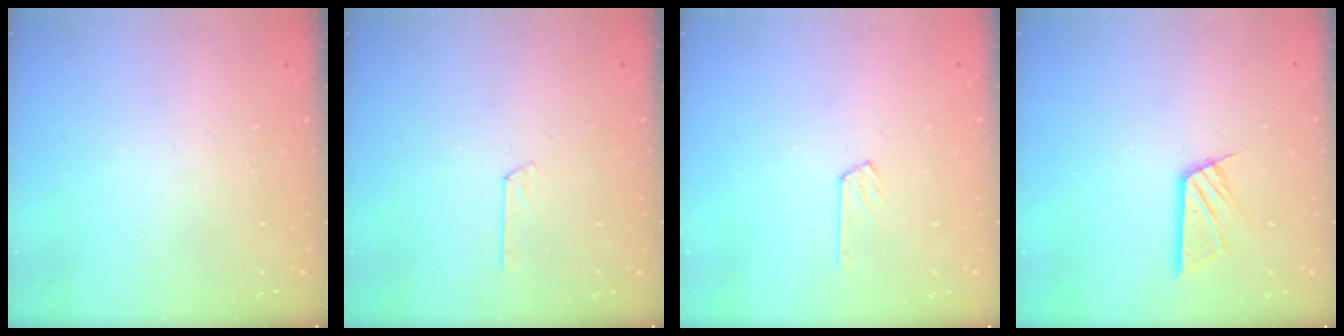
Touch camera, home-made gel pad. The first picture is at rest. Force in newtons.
{"total": 2.8, "press": 2.8, "slide": 0.3}
{"total": 4.8, "press": 4.8, "slide": 0.5}
{"total": 10.3, "press": 10.3, "slide": 0.9}